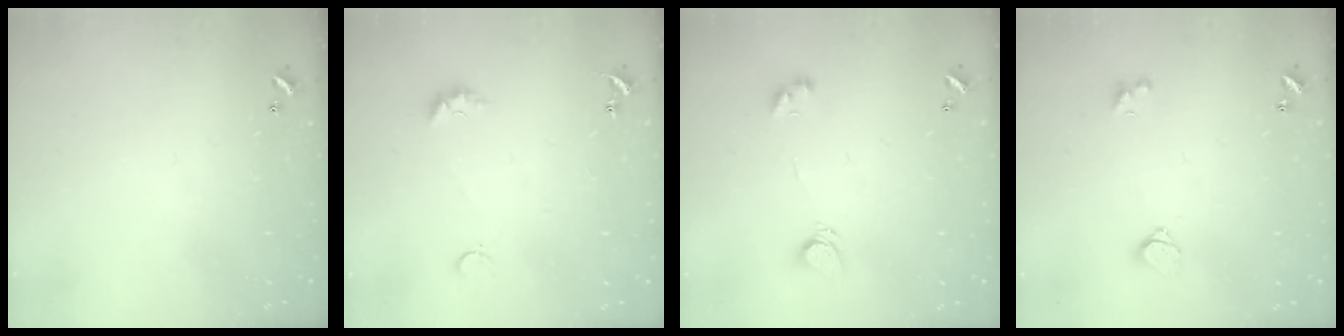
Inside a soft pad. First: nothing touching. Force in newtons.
{"total": 2.8, "press": 2.7, "slide": 0.5}
{"total": 4.4, "press": 4.3, "slide": 0.3}
{"total": 3.0, "press": 2.9, "slide": 0.8}